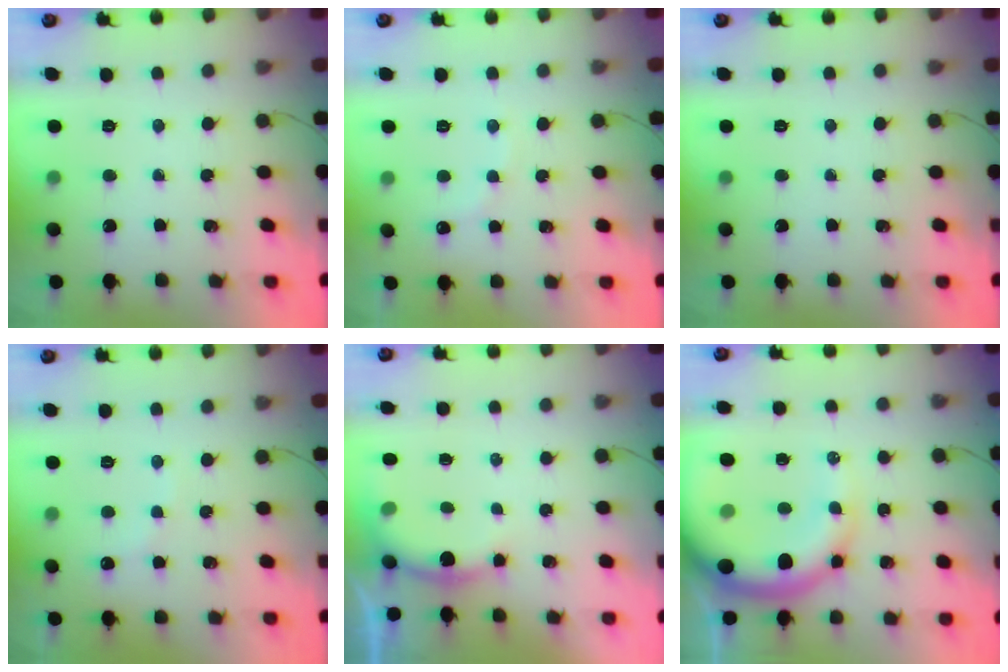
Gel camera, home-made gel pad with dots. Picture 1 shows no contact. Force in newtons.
{"total": 6.3, "press": 6.2, "slide": 1.3}
{"total": 0.0}
{"total": 5.8, "press": 5.7, "slide": 1.0}
{"total": 4.9, "press": 4.9, "slide": 0.3}
{"total": 15.3, "press": 14.9, "slide": 3.4}